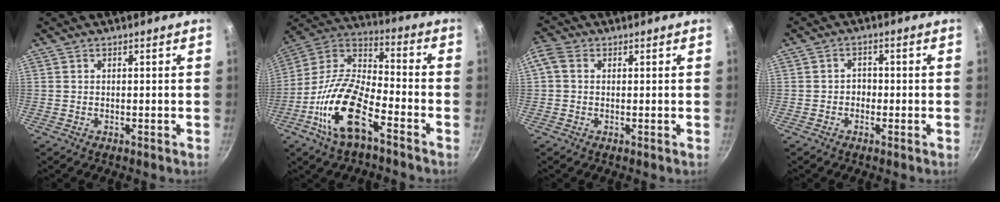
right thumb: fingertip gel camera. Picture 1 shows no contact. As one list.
[{"total": 17.6, "force": [-8.5, 7.3, 13.6], "torque": [-0.255, 0.058, -0.184]}, {"total": 3.5, "force": [0.8, 2.6, 2.1], "torque": [-0.053, 0.016, 0.006]}, {"total": 1.9, "force": [-0.7, 1.6, 0.8], "torque": [0.002, 0.007, -0.014]}]